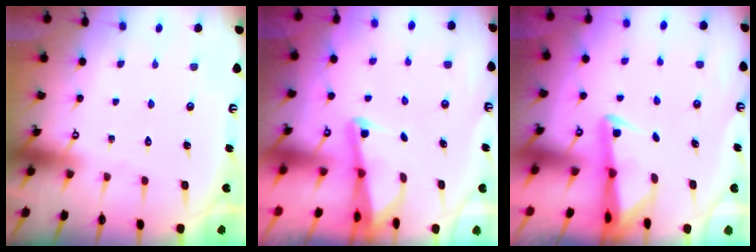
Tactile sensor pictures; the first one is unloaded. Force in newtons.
{"total": 1.8, "press": 1.8, "slide": 0.1}
{"total": 2.3, "press": 2.2, "slide": 0.5}